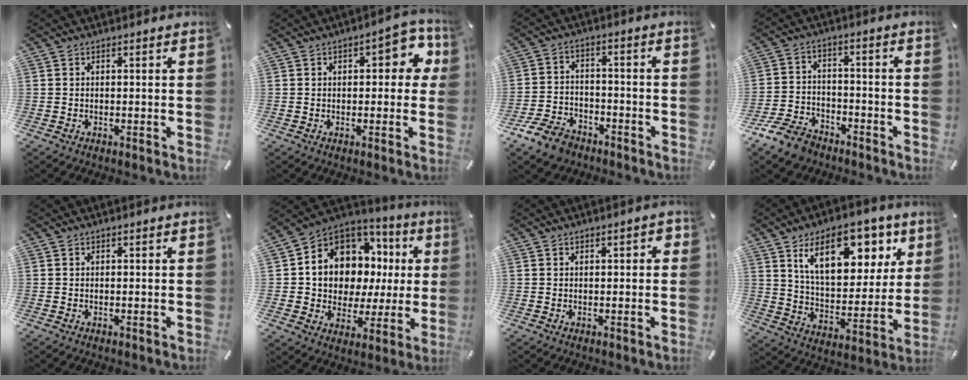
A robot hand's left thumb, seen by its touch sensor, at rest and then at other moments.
{"total": 8.3, "force": [1.8, 4.4, 6.8], "torque": [-0.083, -0.001, 0.022]}
{"total": 8.4, "force": [-6.3, 4.7, 2.9], "torque": [-0.063, 0.034, -0.119]}
{"total": 9.0, "force": [-7.1, 4.6, 3.0], "torque": [-0.061, 0.040, -0.135]}
{"total": 0.0}
{"total": 10.3, "force": [3.8, 8.8, 3.7], "torque": [-0.073, -0.056, 0.078]}
{"total": 1.8, "force": [0.0, 1.1, 1.4], "torque": [-0.019, 0.003, -0.004]}
{"total": 18.7, "force": [10.2, 10.3, 11.8], "torque": [-0.180, -0.037, 0.173]}